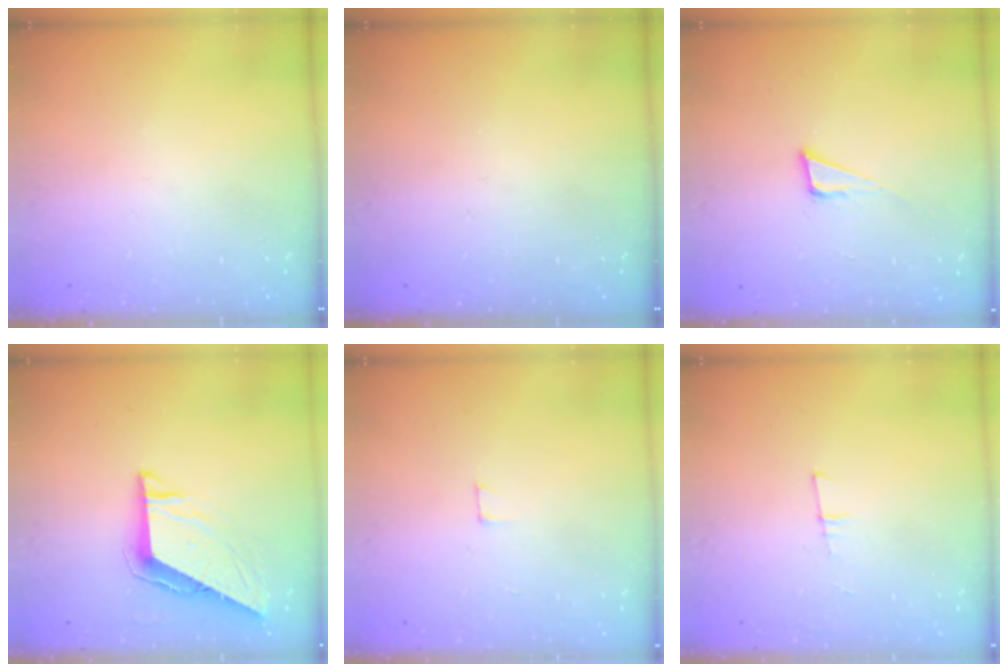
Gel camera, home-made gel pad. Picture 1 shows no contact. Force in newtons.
{"total": 0.0}
{"total": 6.4, "press": 5.8, "slide": 2.6}
{"total": 7.6, "press": 7.6, "slide": 0.3}
{"total": 2.5, "press": 2.5, "slide": 0.2}
{"total": 5.6, "press": 4.7, "slide": 2.9}